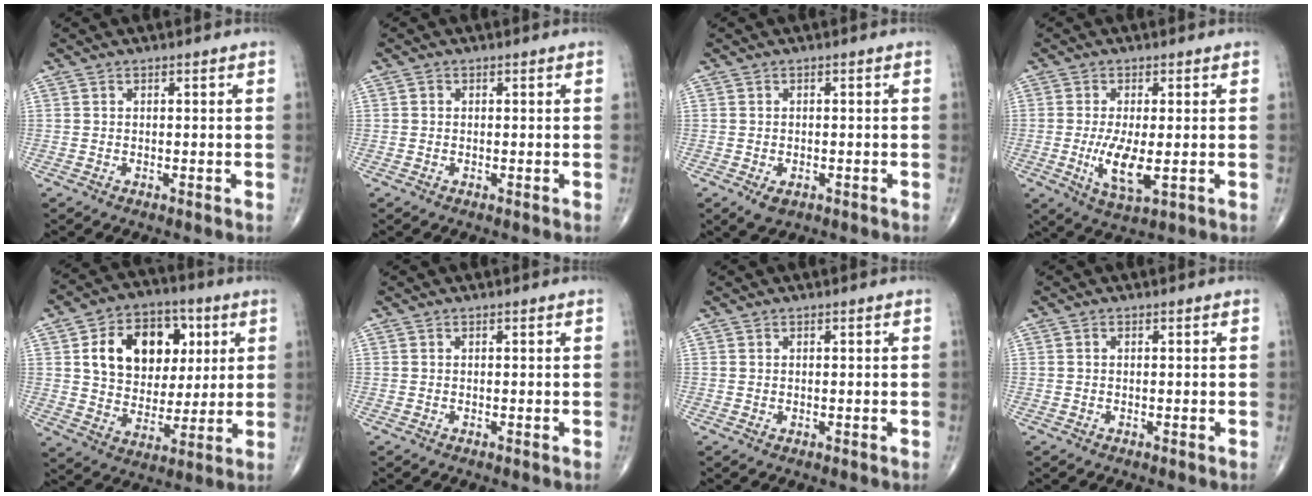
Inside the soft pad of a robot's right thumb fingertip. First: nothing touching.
{"total": 0.5, "force": [0.0, 0.5, 0.2], "torque": [0.000, 0.001, -0.002]}
{"total": 2.6, "force": [-1.2, 1.6, 1.7], "torque": [-0.023, -0.001, -0.011]}
{"total": 7.5, "force": [-1.0, 2.5, 7.0], "torque": [-0.136, -0.019, -0.013]}
{"total": 17.8, "force": [5.0, 12.9, 11.2], "torque": [-0.142, 0.000, 0.087]}
{"total": 0.0}
{"total": 0.0}
{"total": 0.0}